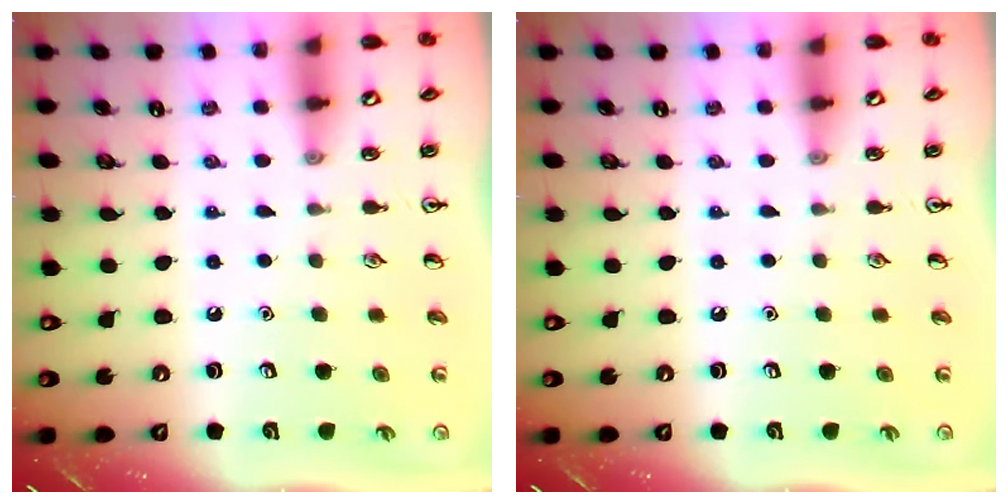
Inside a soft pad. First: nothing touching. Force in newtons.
{"total": 0.0}